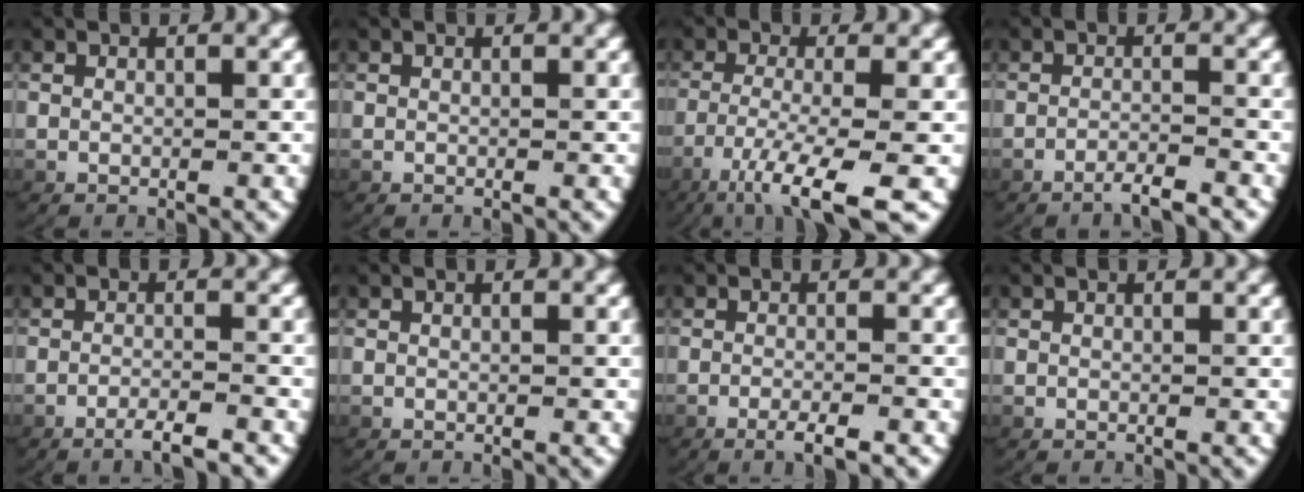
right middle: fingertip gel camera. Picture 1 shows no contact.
{"total": 0.0}
{"total": 8.5, "force": [-5.6, 1.9, 6.0], "torque": [-0.119, -0.042, -0.062]}
{"total": 2.7, "force": [-2.3, 0.2, 1.3], "torque": [-0.026, 0.003, -0.042]}
{"total": 2.8, "force": [-2.3, 0.3, 1.6], "torque": [-0.038, 0.002, -0.040]}
{"total": 0.0}
{"total": 2.7, "force": [-1.8, 0.6, 1.9], "torque": [-0.042, 0.002, -0.030]}
{"total": 0.0}